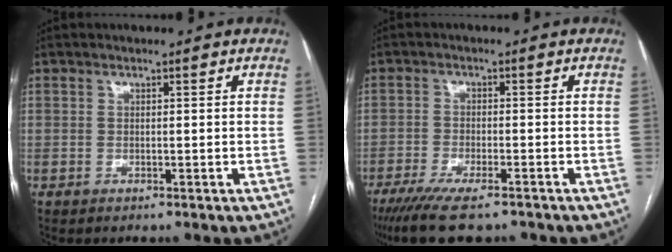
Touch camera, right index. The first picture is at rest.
{"total": 10.0, "force": [-7.7, 2.0, 6.0], "torque": [-0.092, -0.019, -0.120]}